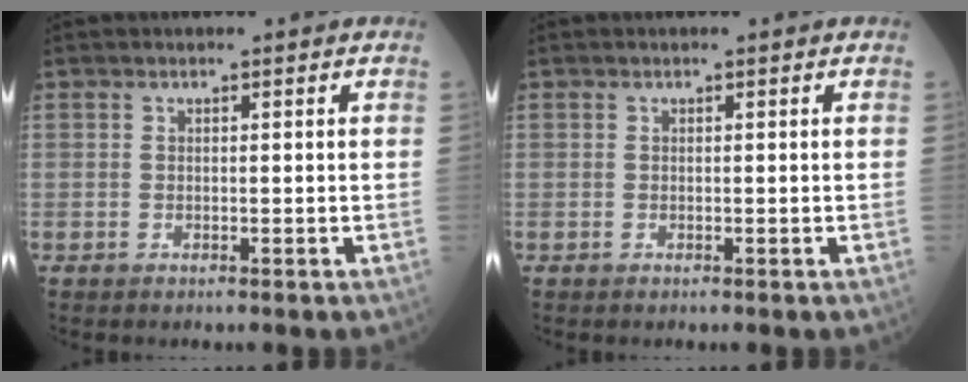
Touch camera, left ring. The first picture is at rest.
{"total": 0.0}